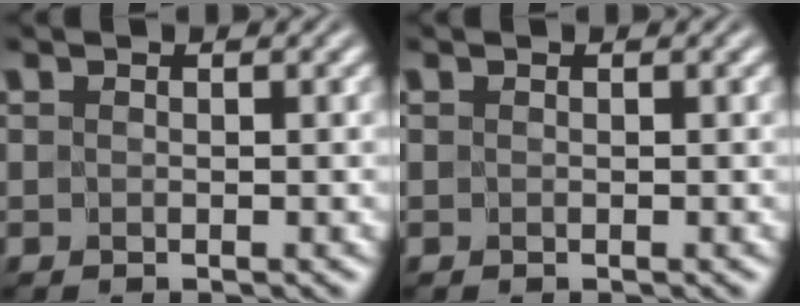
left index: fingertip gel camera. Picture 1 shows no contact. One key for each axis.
{"total": 0.0}